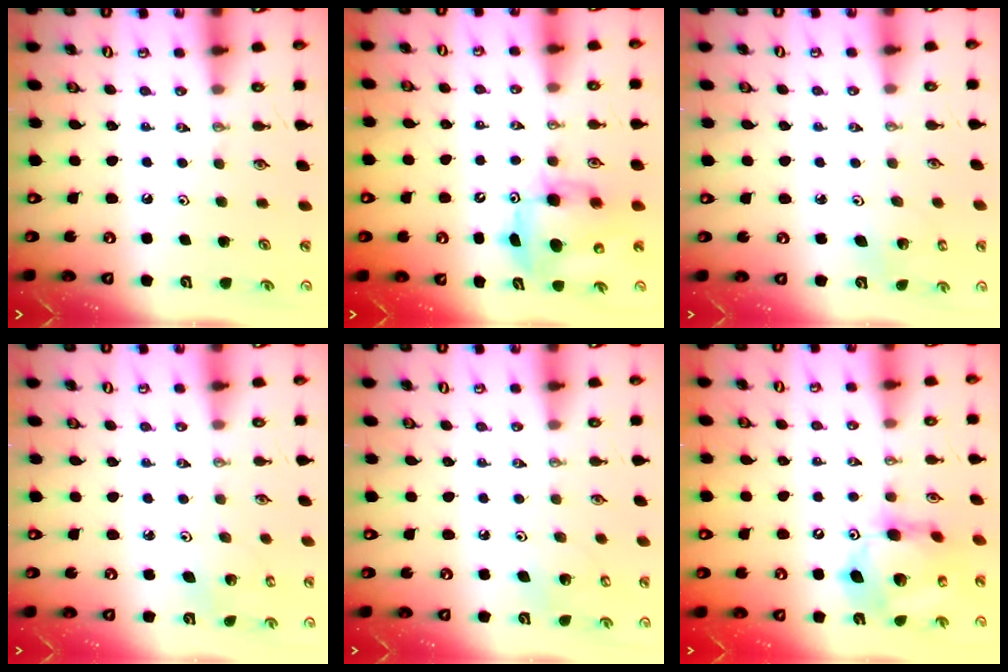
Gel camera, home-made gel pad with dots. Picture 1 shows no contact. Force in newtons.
{"total": 7.8, "press": 7.7, "slide": 1.5}
{"total": 3.0, "press": 3.0, "slide": 0.2}
{"total": 3.0, "press": 3.0, "slide": 0.2}
{"total": 5.5, "press": 5.5, "slide": 0.4}
{"total": 15.6, "press": 15.5, "slide": 1.8}